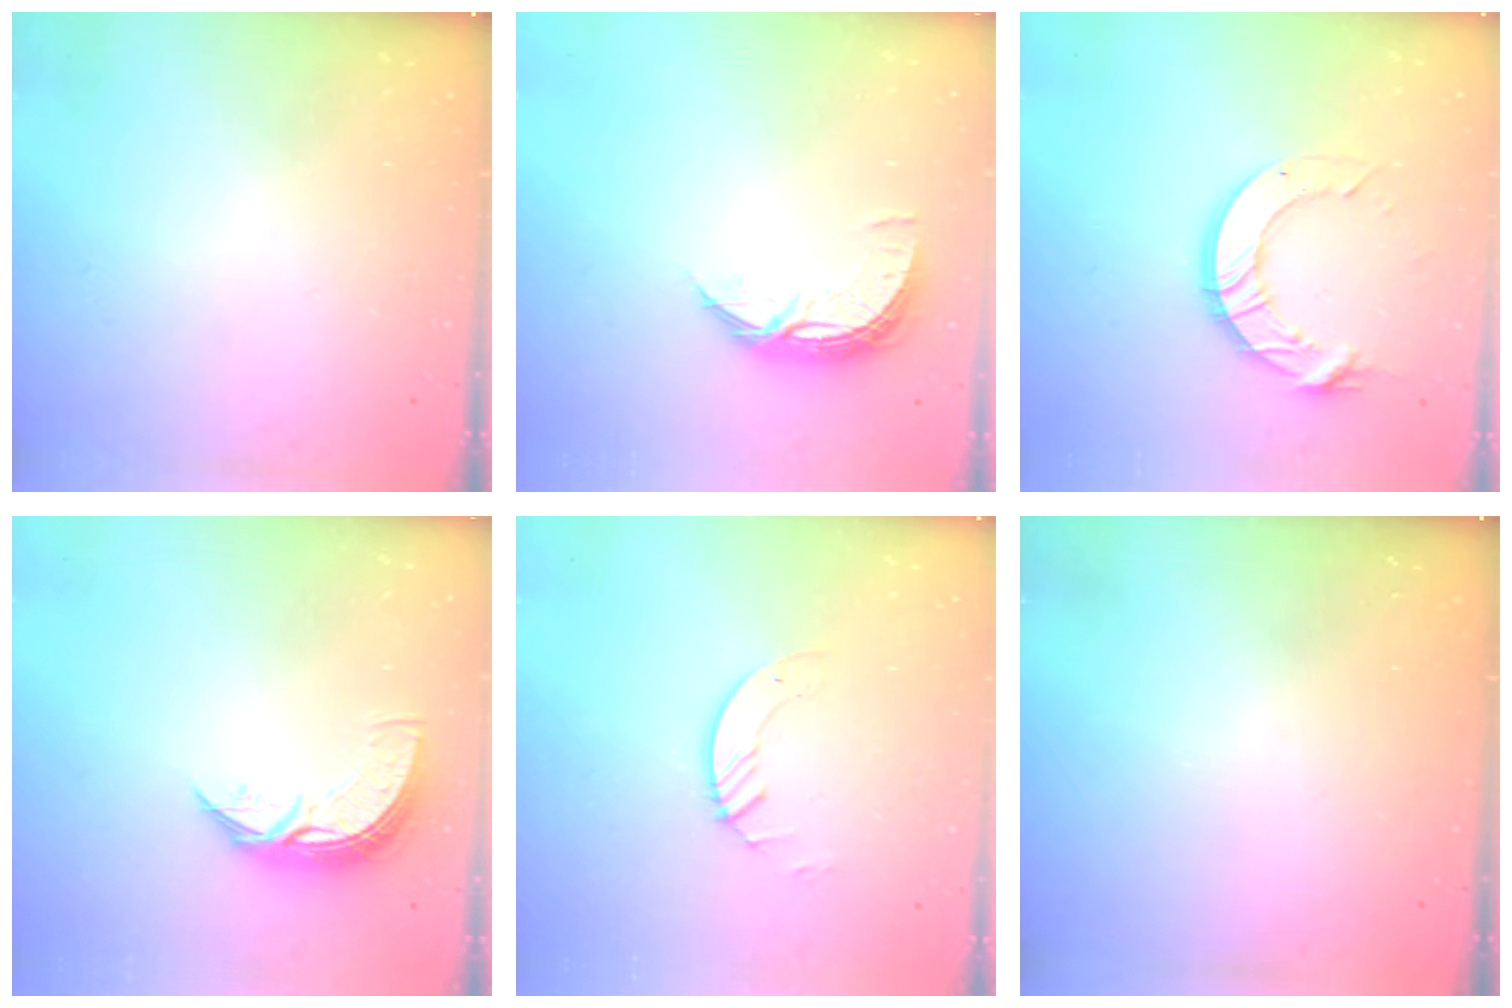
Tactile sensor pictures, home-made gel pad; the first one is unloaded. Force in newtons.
{"total": 8.2, "press": 8.2, "slide": 0.4}
{"total": 11.6, "press": 11.6, "slide": 1.2}
{"total": 8.5, "press": 8.4, "slide": 0.6}
{"total": 2.8, "press": 2.8, "slide": 0.3}
{"total": 0.0}